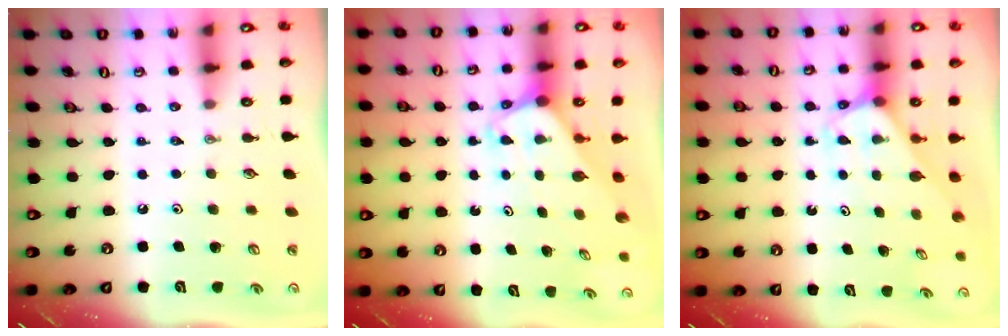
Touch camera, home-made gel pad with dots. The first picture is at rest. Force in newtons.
{"total": 1.9, "press": 1.9, "slide": 0.1}
{"total": 2.5, "press": 2.5, "slide": 0.1}